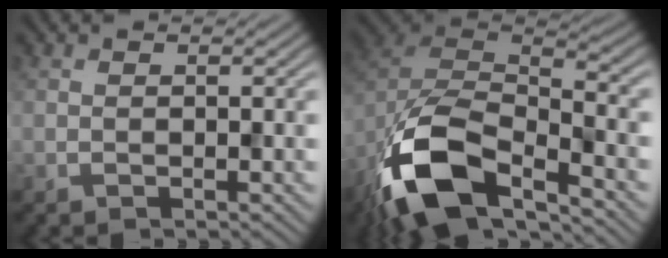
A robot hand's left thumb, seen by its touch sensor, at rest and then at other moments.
{"total": 15.0, "force": [-8.7, 6.7, 10.2], "torque": [-0.230, -0.027, -0.173]}